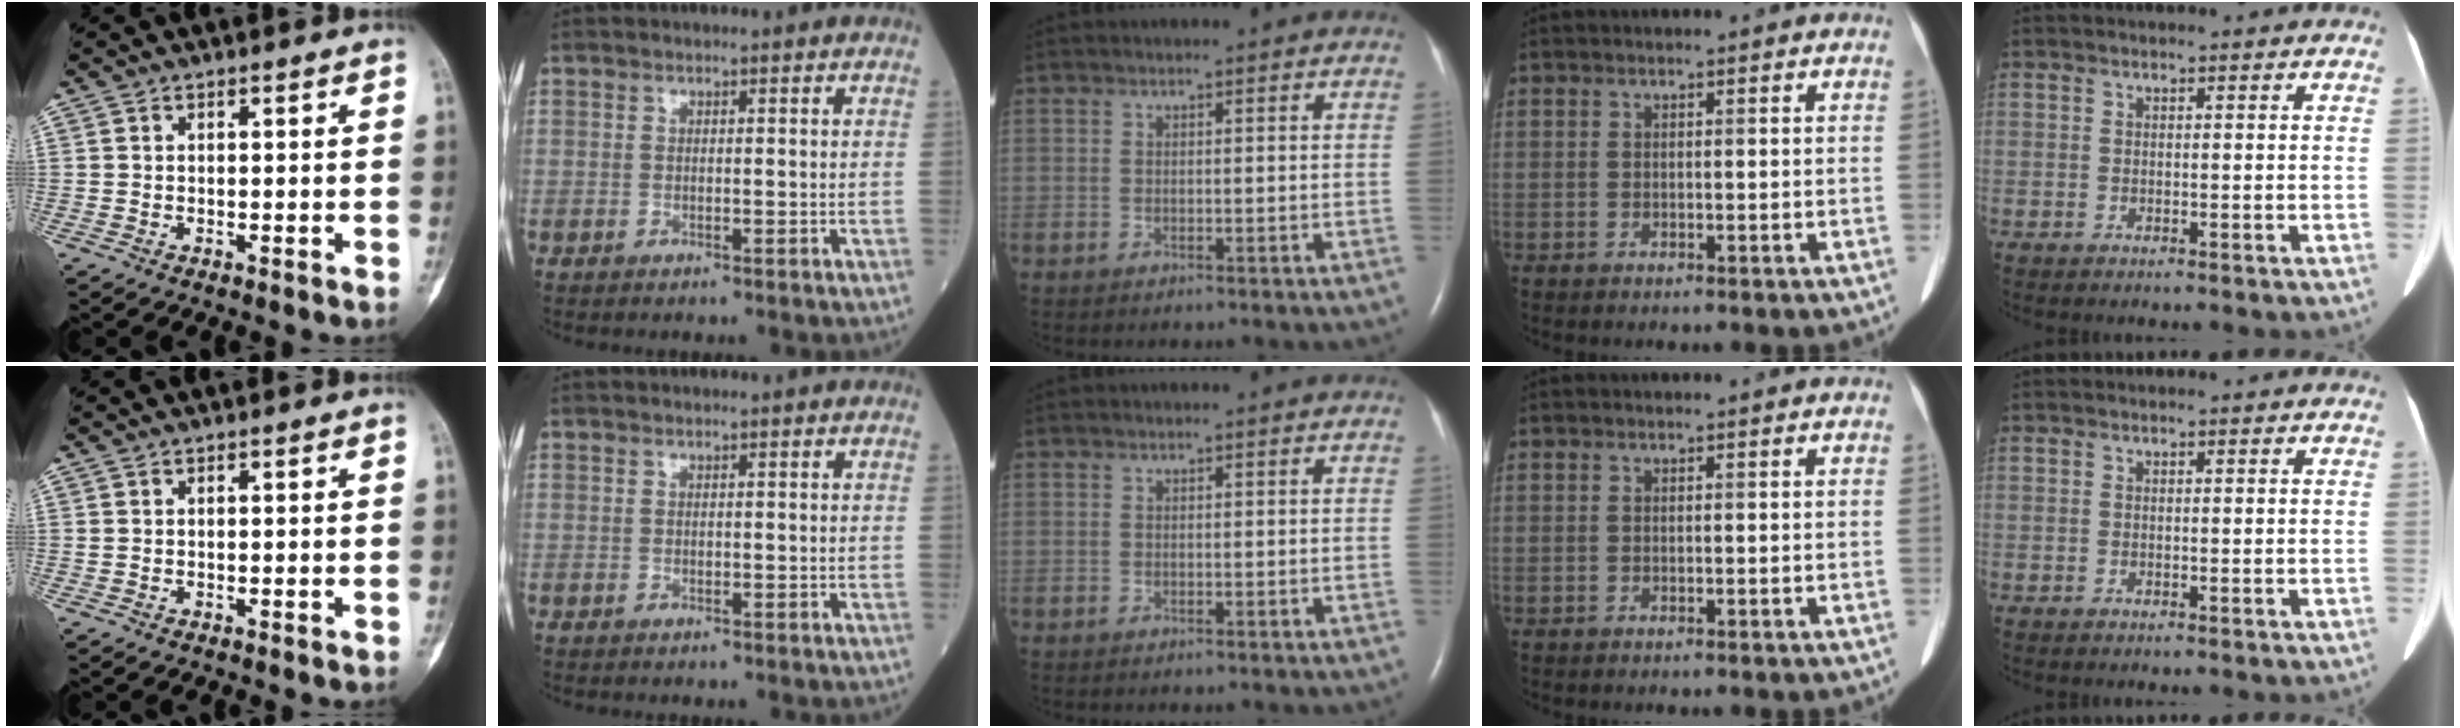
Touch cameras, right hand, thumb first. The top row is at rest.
{}